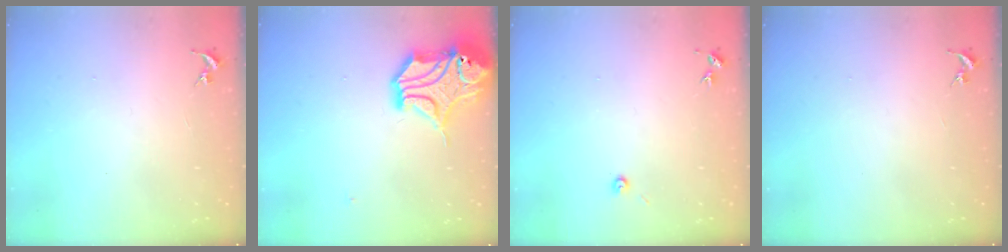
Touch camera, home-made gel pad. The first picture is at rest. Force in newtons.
{"total": 16.6, "press": 16.5, "slide": 2.1}
{"total": 3.0, "press": 3.0, "slide": 0.3}
{"total": 0.0}